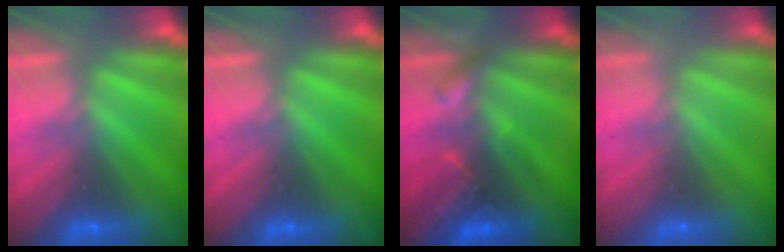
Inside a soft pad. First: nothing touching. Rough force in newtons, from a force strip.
{"total": 0.0}
{"total": 2.7}
{"total": 3.8}